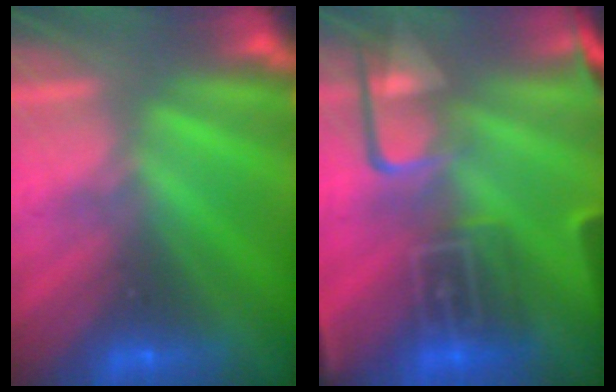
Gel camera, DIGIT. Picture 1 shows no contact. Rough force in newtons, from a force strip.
{"total": 7.3}